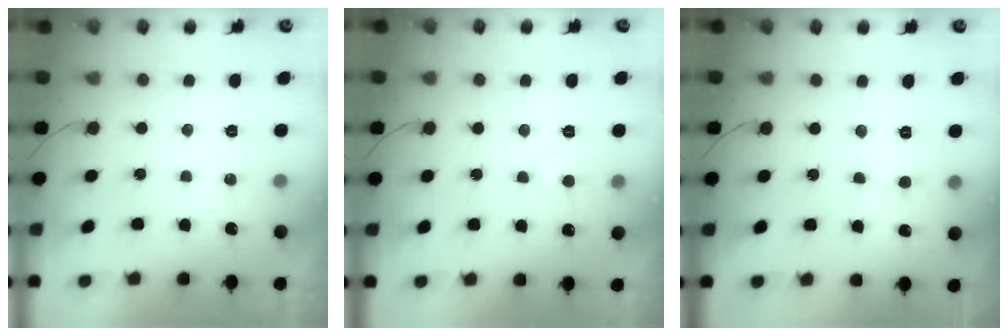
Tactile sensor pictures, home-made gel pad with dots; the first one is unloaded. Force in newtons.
{"total": 4.2, "press": 4.2, "slide": 0.4}
{"total": 2.6, "press": 2.6, "slide": 0.2}